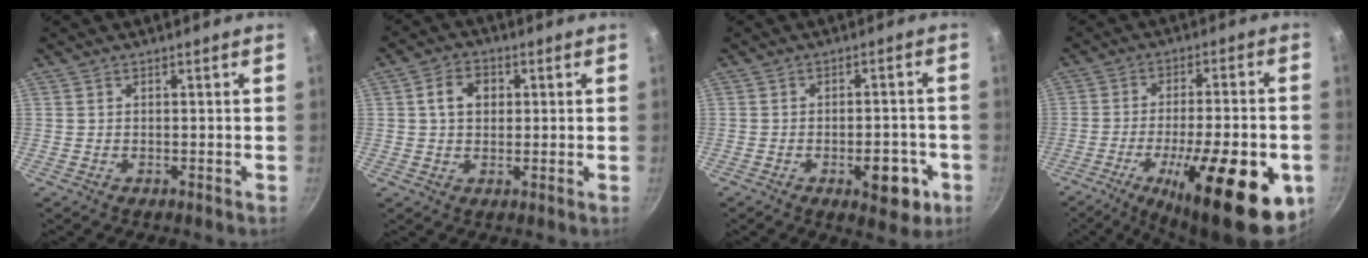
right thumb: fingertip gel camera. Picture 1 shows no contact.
{"total": 5.7, "force": [1.2, 4.4, 3.5], "torque": [-0.040, 0.008, 0.014]}
{"total": 8.3, "force": [-3.2, 4.1, 6.5], "torque": [-0.055, 0.015, -0.036]}
{"total": 24.5, "force": [-9.1, 7.7, 21.4], "torque": [-0.286, 0.010, -0.130]}